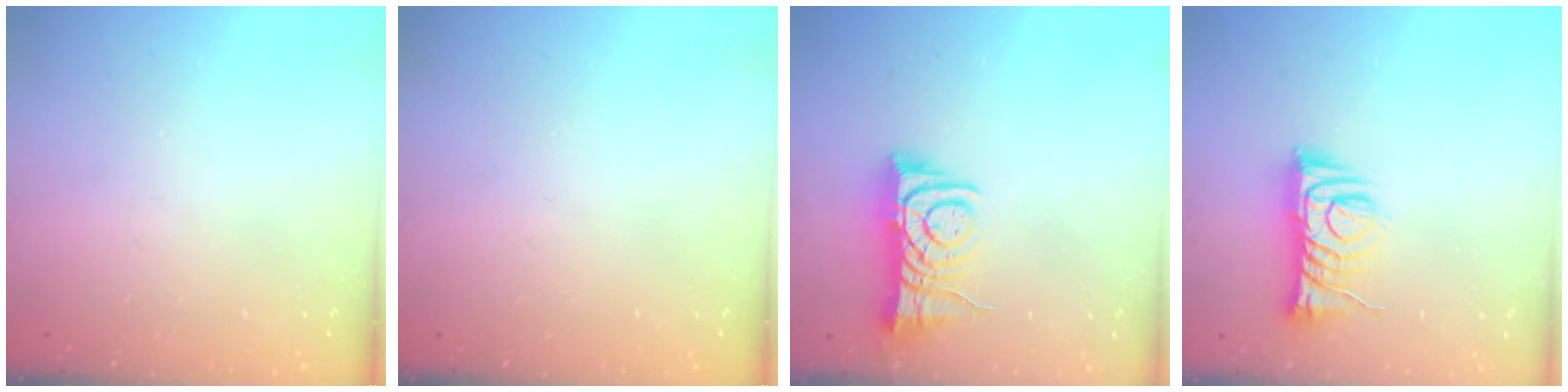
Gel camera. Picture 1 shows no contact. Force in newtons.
{"total": 0.0}
{"total": 9.1, "press": 9.1, "slide": 1.2}
{"total": 9.6, "press": 9.6, "slide": 0.5}